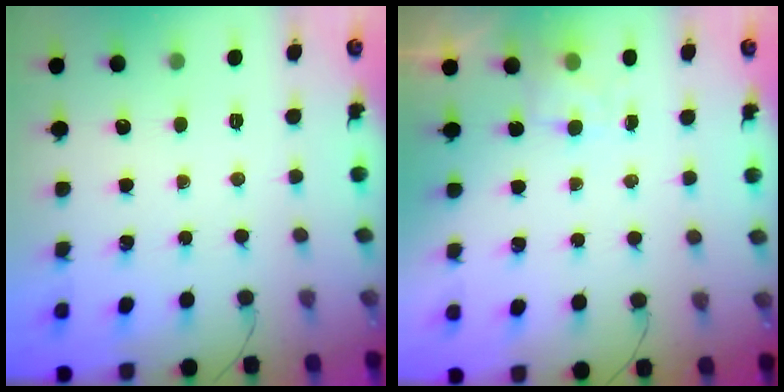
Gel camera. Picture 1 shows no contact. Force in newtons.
{"total": 3.5, "press": 3.3, "slide": 1.1}